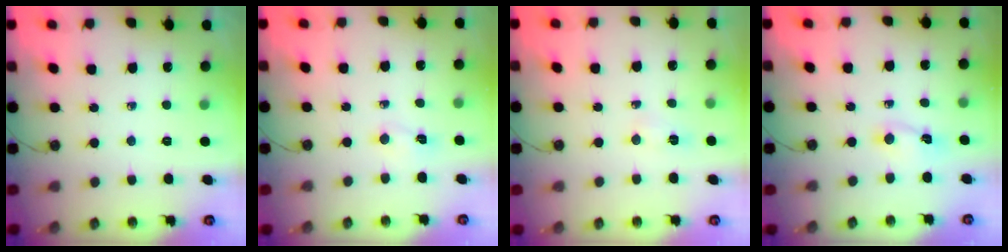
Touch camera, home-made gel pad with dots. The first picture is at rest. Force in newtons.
{"total": 2.8, "press": 2.7, "slide": 0.7}
{"total": 2.8, "press": 2.8, "slide": 0.2}
{"total": 1.8, "press": 1.8, "slide": 0.3}